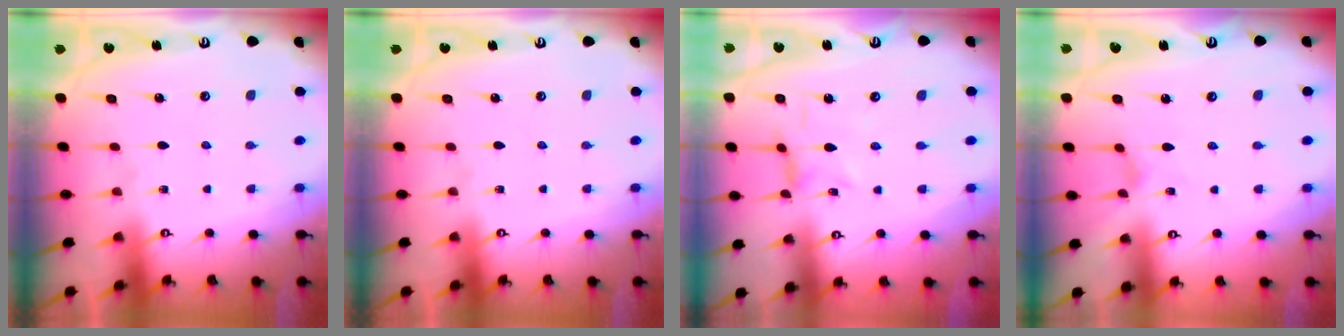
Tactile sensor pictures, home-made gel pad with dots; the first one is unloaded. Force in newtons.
{"total": 0.0}
{"total": 0.6, "press": 0.5, "slide": 0.2}
{"total": 0.9, "press": 0.8, "slide": 0.3}